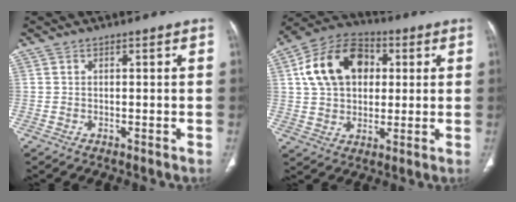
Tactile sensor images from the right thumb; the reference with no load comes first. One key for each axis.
{"total": 16.1, "fx": 3.8, "fy": 11.5, "fz": 10.6, "tx": -0.163, "ty": 0.014, "tz": 0.059}